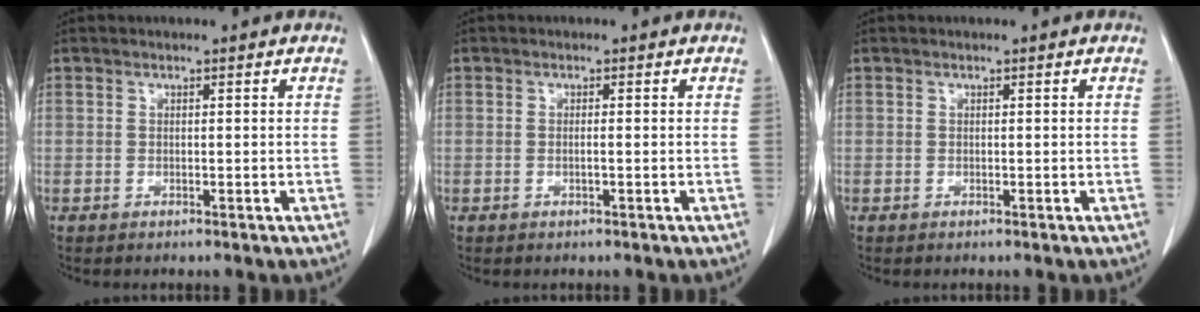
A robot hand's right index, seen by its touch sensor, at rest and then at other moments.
{"total": 0.7, "force": [-0.1, 0.0, 0.6], "torque": [-0.012, 0.002, 0.001]}
{"total": 0.0}